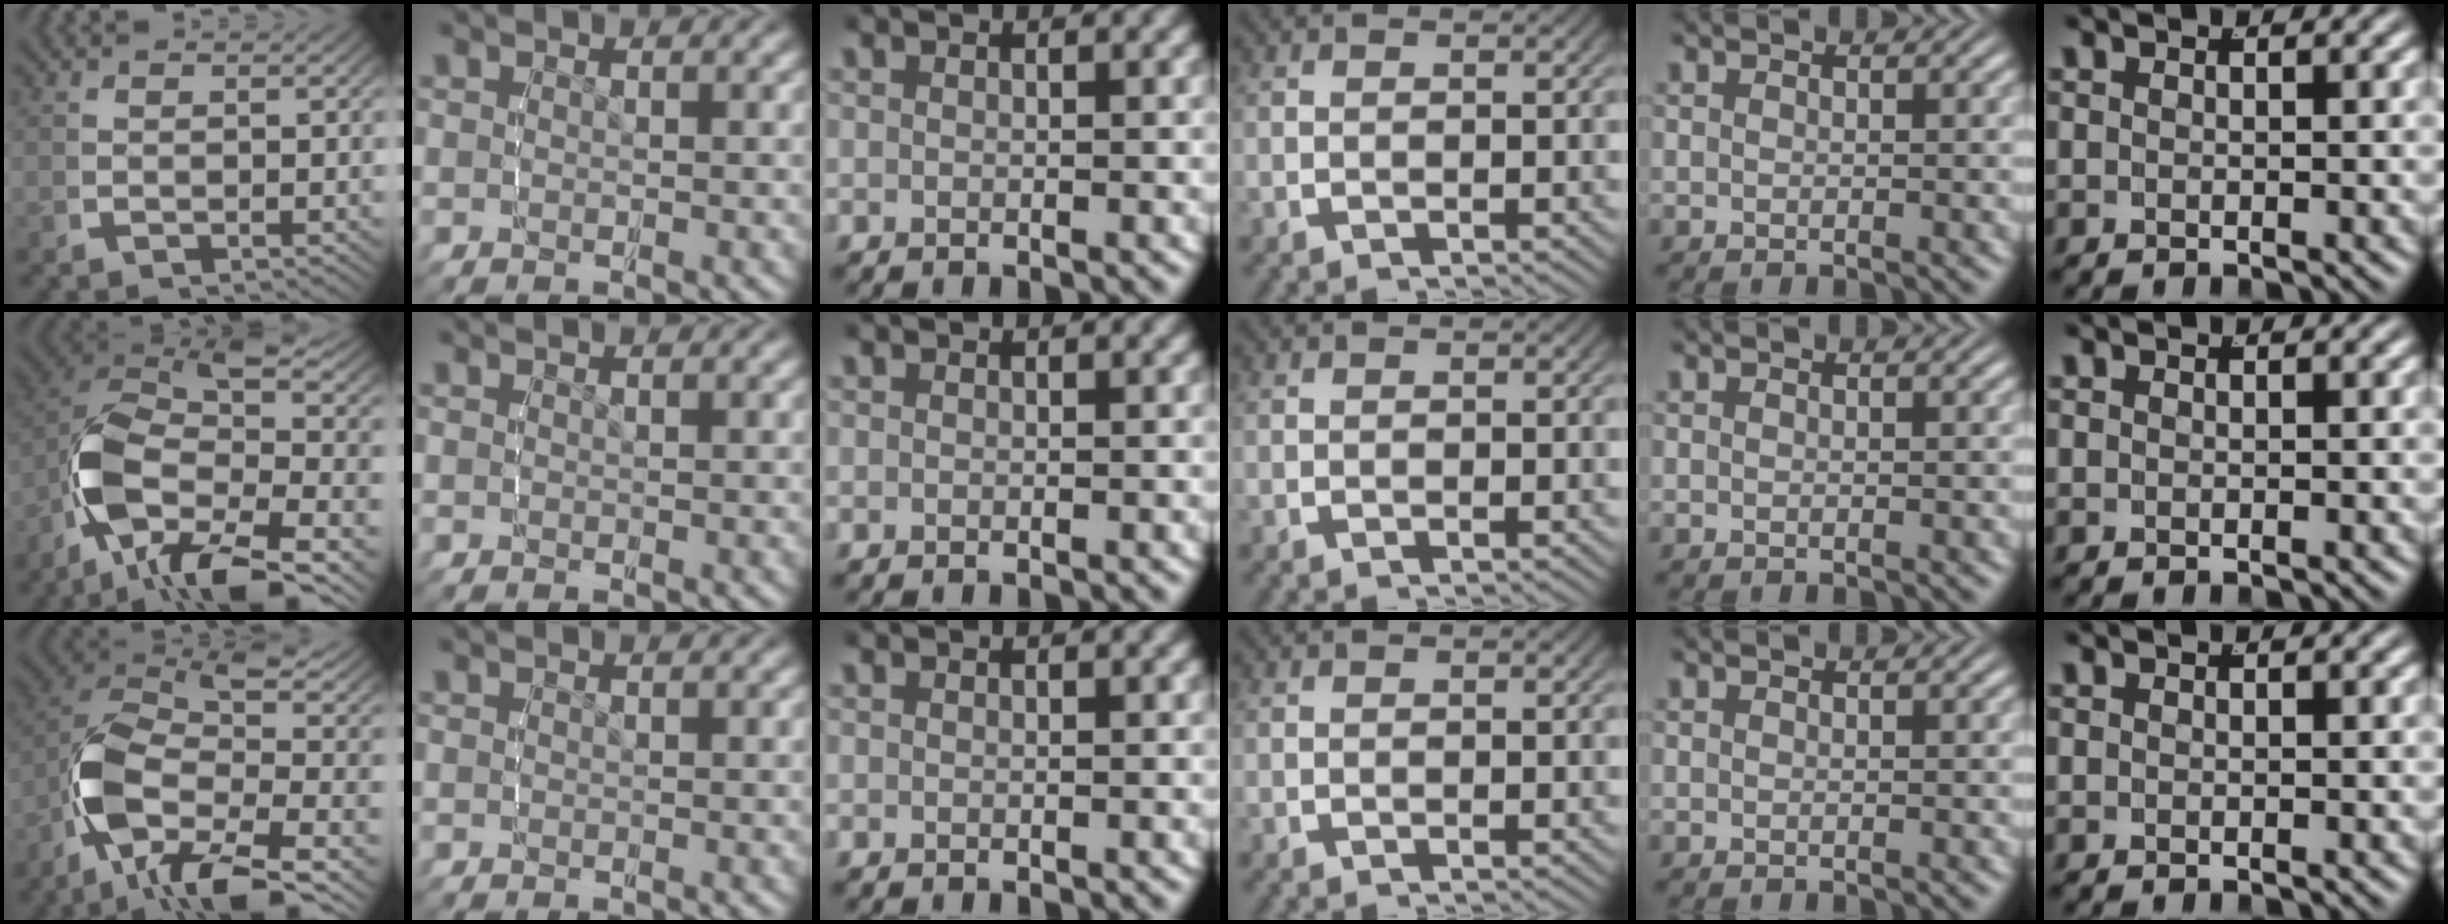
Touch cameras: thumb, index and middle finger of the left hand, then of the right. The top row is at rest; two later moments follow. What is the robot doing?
{"motion": "lift_and_place", "object": "glasses"}